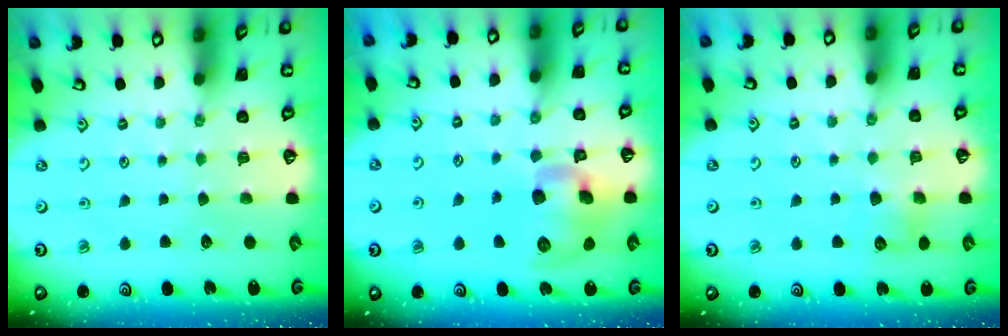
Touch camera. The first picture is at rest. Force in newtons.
{"total": 12.3, "press": 12.1, "slide": 2.0}
{"total": 5.0, "press": 5.0, "slide": 0.8}